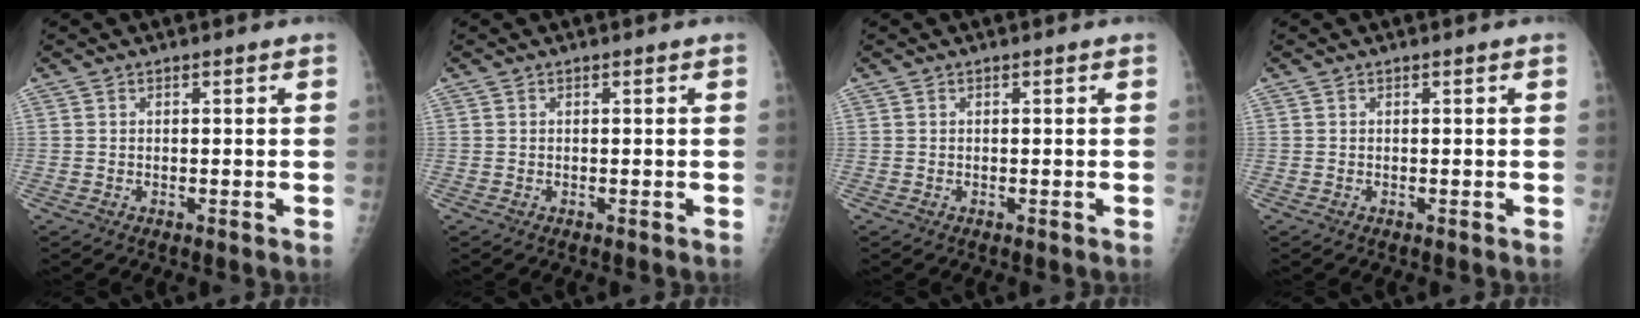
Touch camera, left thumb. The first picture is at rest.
{"total": 0.0}
{"total": 0.0}
{"total": 0.0}